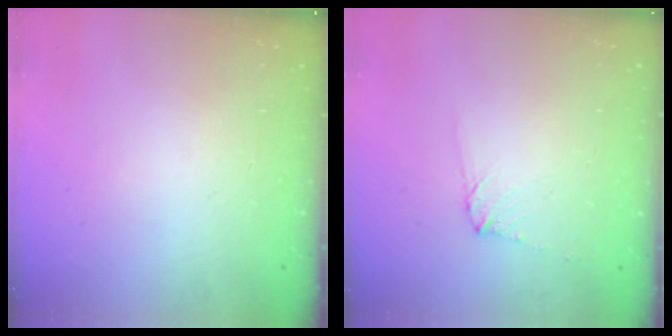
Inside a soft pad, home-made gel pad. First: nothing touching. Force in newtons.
{"total": 5.1, "press": 5.1, "slide": 0.8}